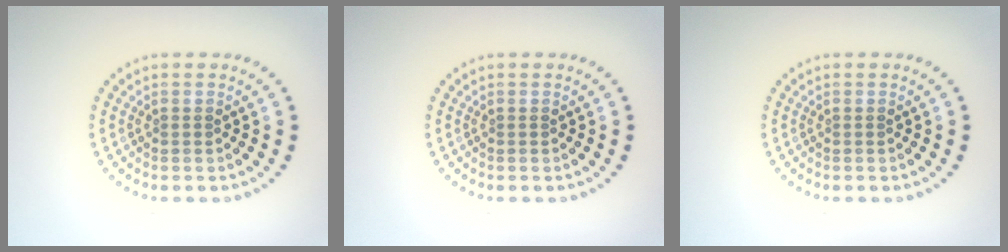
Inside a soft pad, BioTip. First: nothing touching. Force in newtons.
{"total": 0.0}
{"total": 0.0}